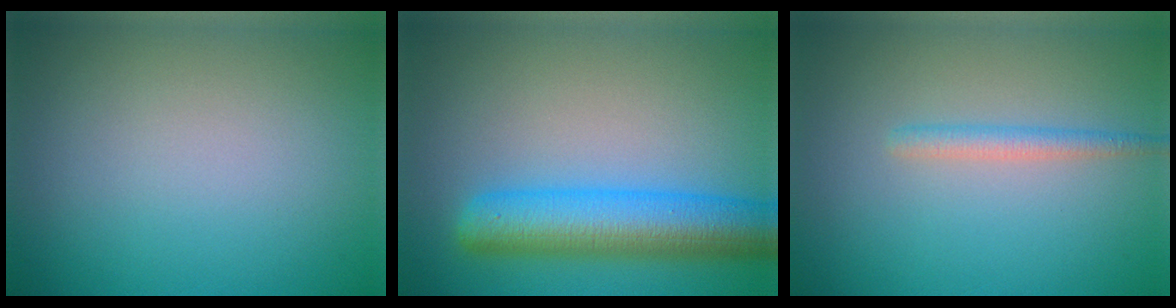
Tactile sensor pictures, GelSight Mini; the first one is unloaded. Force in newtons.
{"total": 7.7, "press": 7.6, "slide": 0.4}
{"total": 1.6, "press": 1.6, "slide": 0.1}